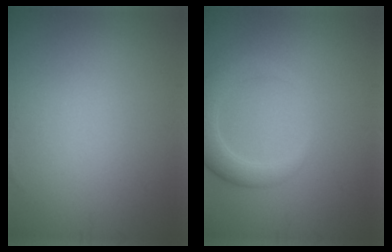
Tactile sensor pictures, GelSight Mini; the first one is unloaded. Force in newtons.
{"total": 3.5, "press": 3.5, "slide": 0.4}